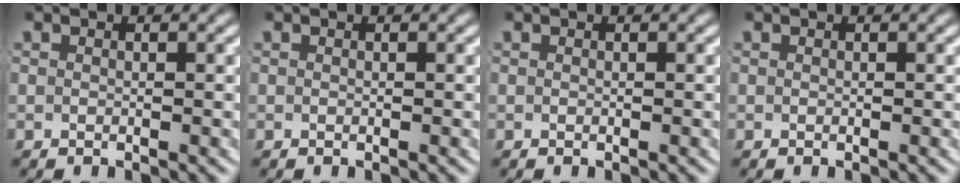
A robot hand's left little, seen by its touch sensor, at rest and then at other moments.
{"total": 0.0}
{"total": 0.0}
{"total": 0.0}